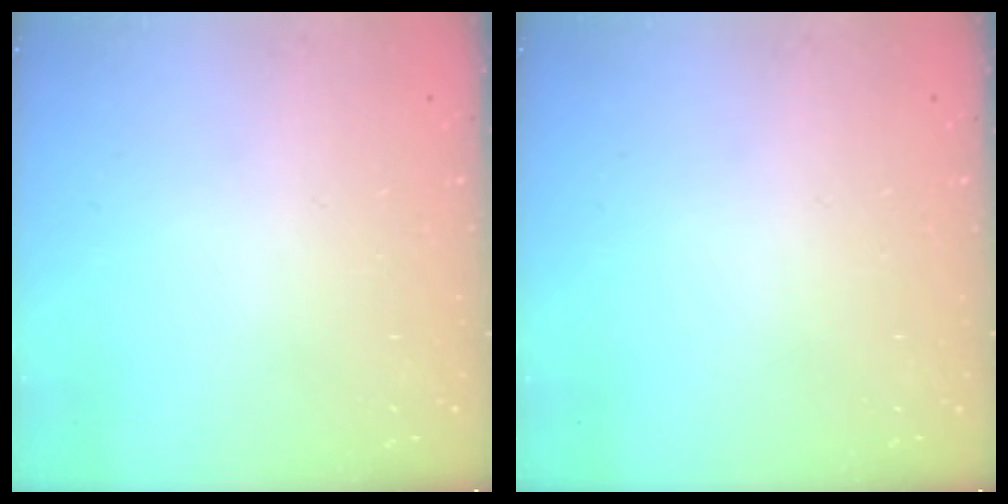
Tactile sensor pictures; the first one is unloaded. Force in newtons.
{"total": 0.0}